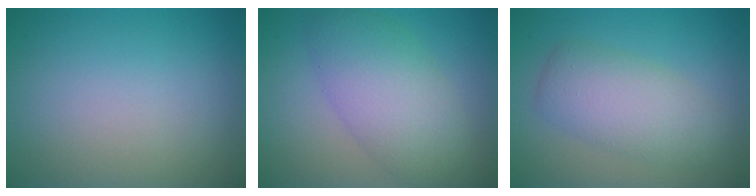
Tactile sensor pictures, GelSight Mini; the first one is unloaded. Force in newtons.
{"total": 6.6, "press": 6.6, "slide": 0.3}
{"total": 4.8, "press": 4.8, "slide": 0.0}